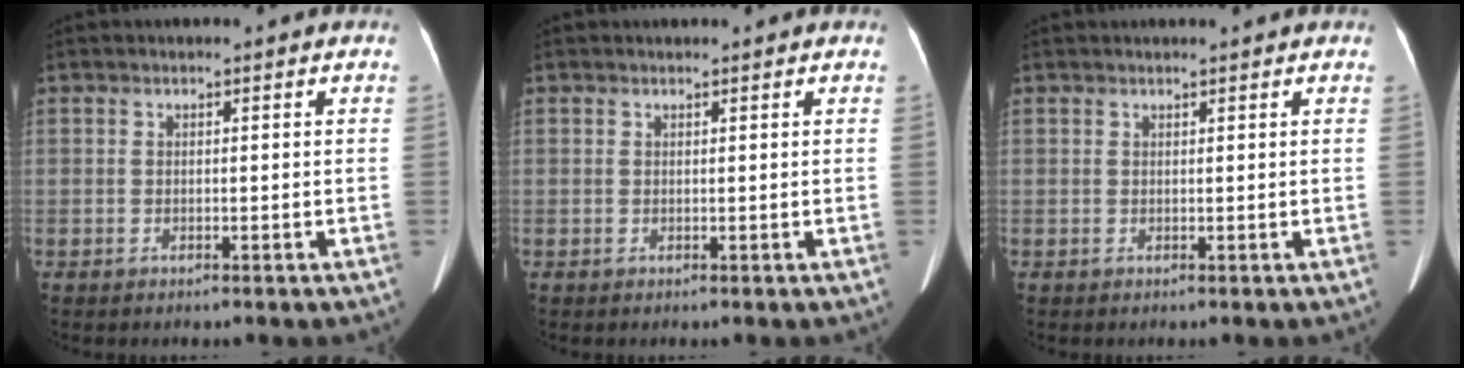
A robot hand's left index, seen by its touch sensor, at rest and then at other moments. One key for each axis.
{"total": 0.9, "fx": 0.9, "fy": 0.1, "fz": 0.2, "tx": -0.002, "ty": 0.012, "tz": 0.013}
{"total": 1.8, "fx": 1.7, "fy": -0.1, "fz": 0.5, "tx": -0.007, "ty": 0.019, "tz": 0.024}